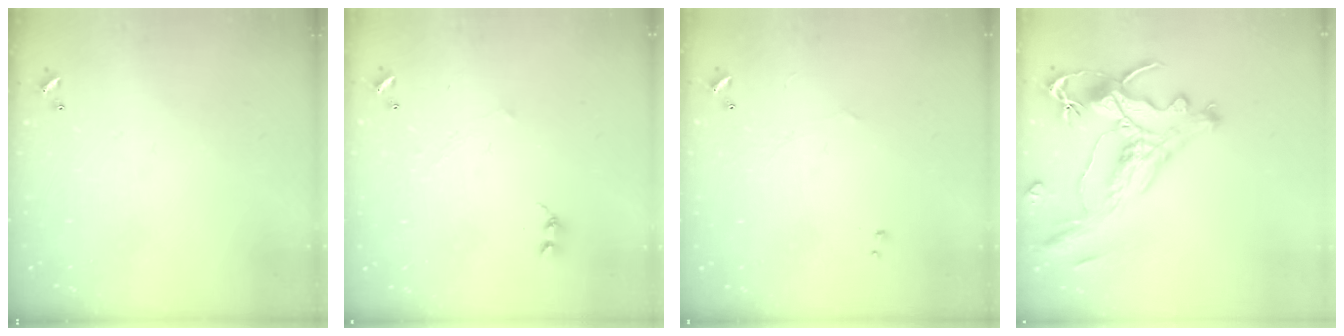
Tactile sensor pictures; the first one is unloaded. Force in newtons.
{"total": 1.7, "press": 1.6, "slide": 0.4}
{"total": 0.7, "press": 0.1, "slide": 0.7}
{"total": 2.1, "press": 1.6, "slide": 1.3}